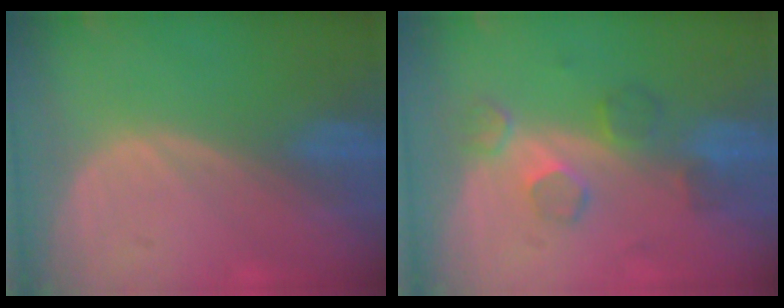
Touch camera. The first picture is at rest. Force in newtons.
{"total": 5.2, "press": 4.9, "slide": 1.5}